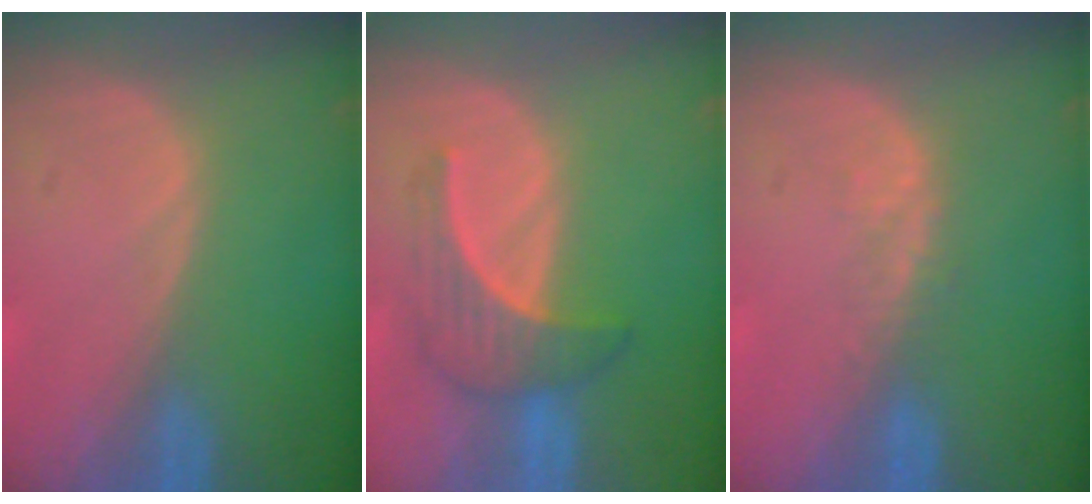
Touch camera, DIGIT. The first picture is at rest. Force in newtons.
{"total": 5.0, "press": 4.9, "slide": 0.8}
{"total": 2.2, "press": 1.6, "slide": 1.5}